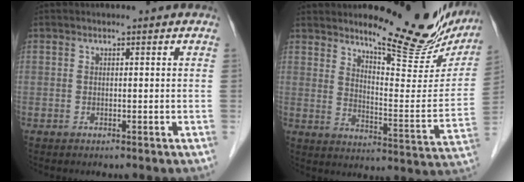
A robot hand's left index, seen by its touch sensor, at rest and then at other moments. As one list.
[{"total": 17.0, "force": [14.2, 3.7, 8.7], "torque": [-0.106, -0.048, 0.181]}]